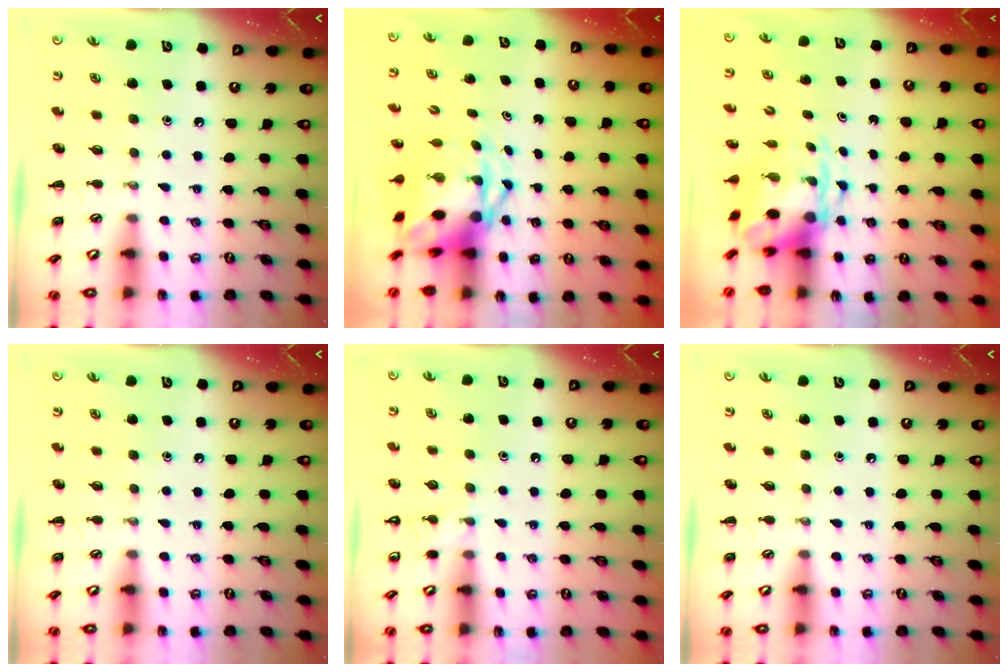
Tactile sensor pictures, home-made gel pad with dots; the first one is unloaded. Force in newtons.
{"total": 5.4, "press": 5.2, "slide": 1.4}
{"total": 4.7, "press": 4.6, "slide": 0.9}
{"total": 0.0}
{"total": 3.5, "press": 3.3, "slide": 1.3}
{"total": 0.0}